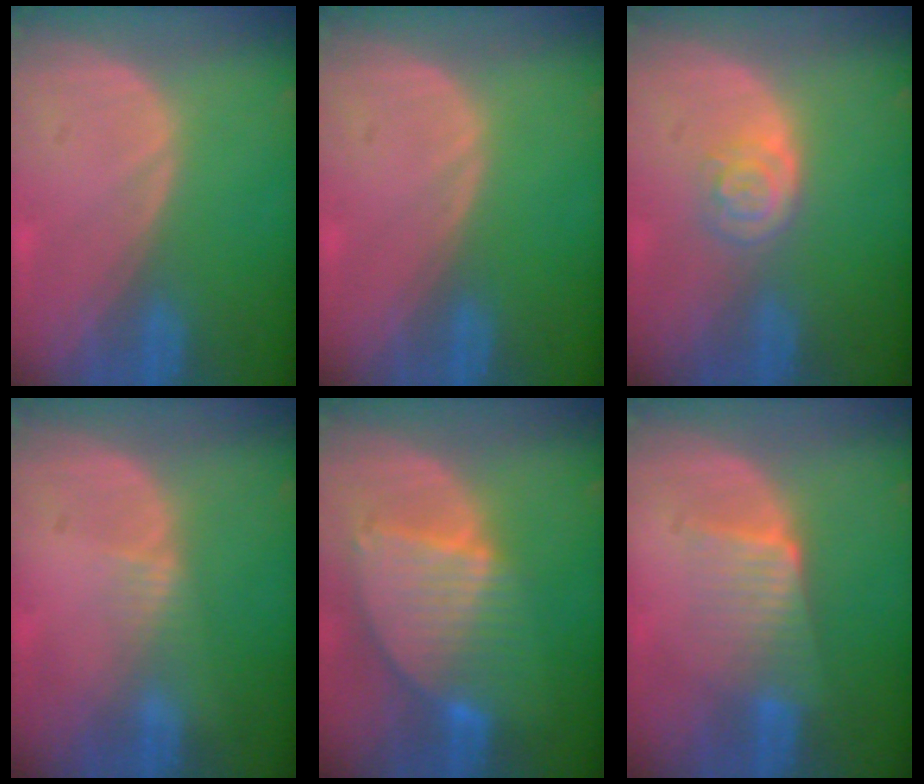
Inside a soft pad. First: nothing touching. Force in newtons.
{"total": 0.0}
{"total": 3.5, "press": 3.5, "slide": 0.6}
{"total": 1.4, "press": 1.1, "slide": 0.8}
{"total": 8.5, "press": 7.5, "slide": 4.0}
{"total": 5.7, "press": 5.4, "slide": 1.9}